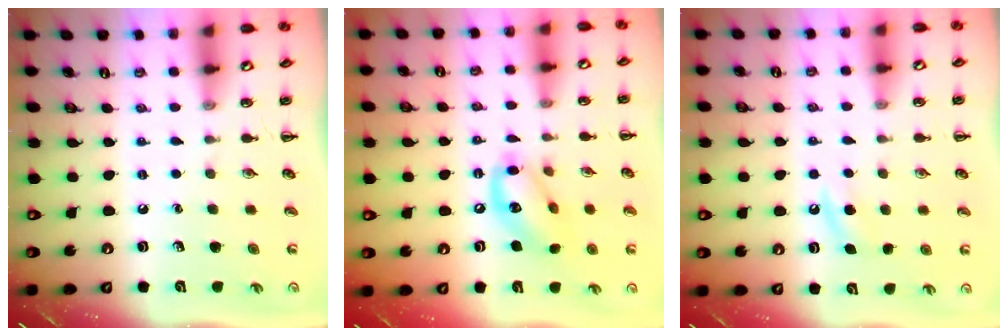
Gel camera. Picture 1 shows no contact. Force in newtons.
{"total": 13.5, "press": 13.2, "slide": 2.9}
{"total": 5.3, "press": 5.0, "slide": 1.8}